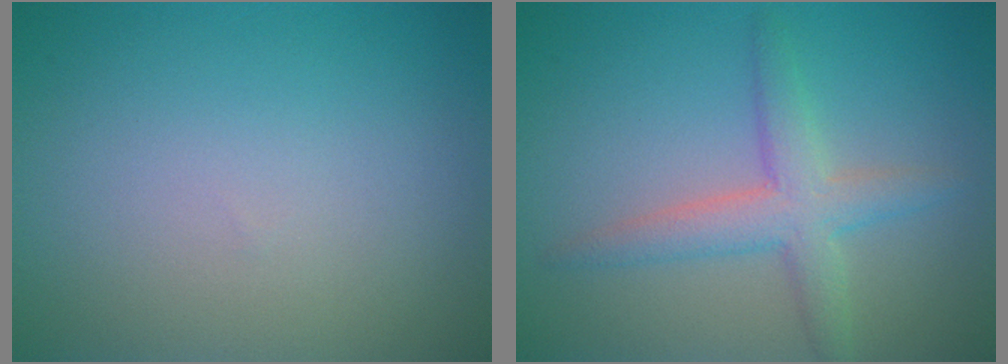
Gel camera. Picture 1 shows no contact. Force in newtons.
{"total": 3.5, "press": 3.5, "slide": 0.3}